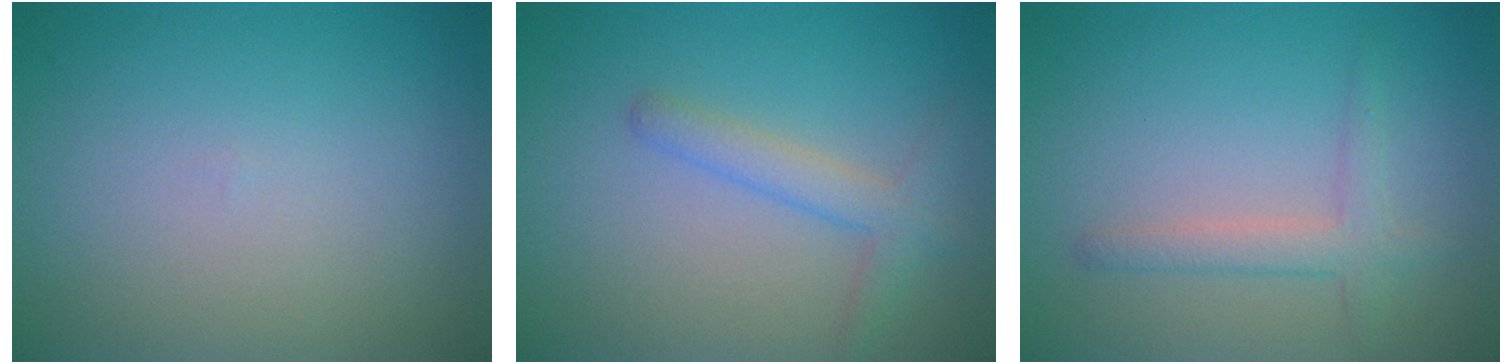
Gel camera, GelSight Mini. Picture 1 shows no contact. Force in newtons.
{"total": 2.5, "press": 2.5, "slide": 0.1}
{"total": 2.1, "press": 2.1, "slide": 0.1}